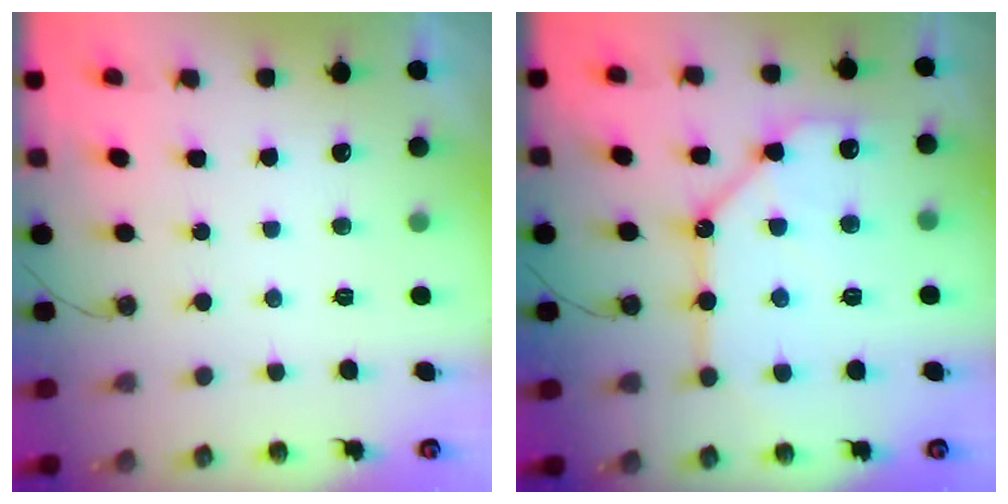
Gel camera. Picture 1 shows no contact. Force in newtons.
{"total": 13.9, "press": 13.8, "slide": 1.5}